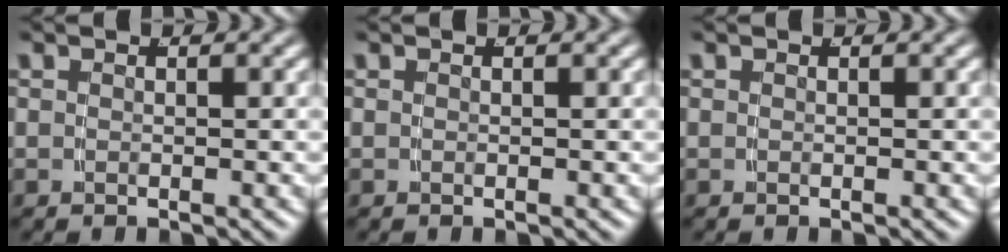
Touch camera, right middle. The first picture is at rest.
{"total": 0.0}
{"total": 0.0}